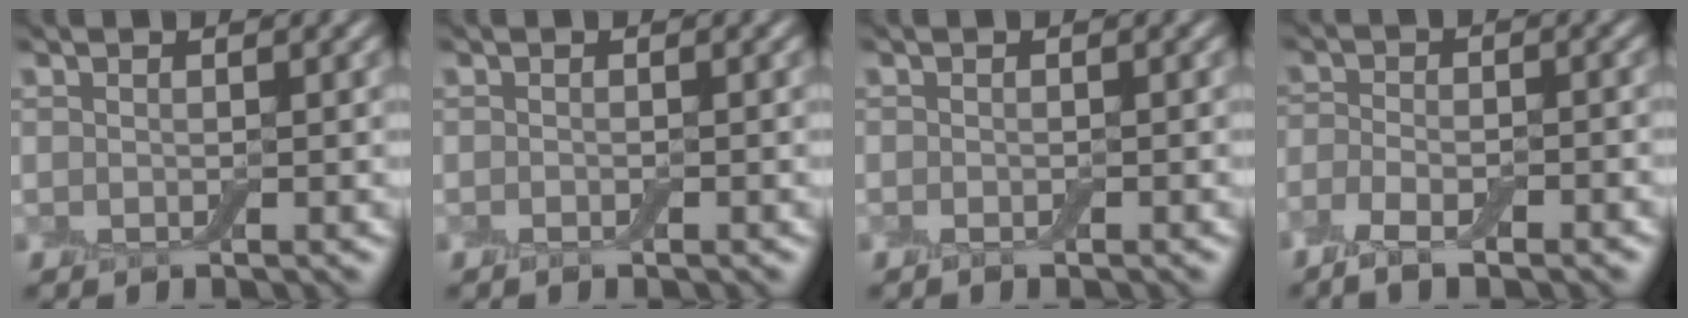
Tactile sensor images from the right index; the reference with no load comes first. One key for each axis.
{"total": 0.5, "fx": -0.3, "fy": 0.2, "fz": 0.4, "tx": -0.006, "ty": -0.001, "tz": -0.005}
{"total": 0.8, "fx": -0.5, "fy": 0.5, "fz": 0.5, "tx": -0.008, "ty": -0.002, "tz": -0.008}
{"total": 4.4, "fx": -2.8, "fy": 1.9, "fz": 2.8, "tx": -0.046, "ty": -0.004, "tz": -0.051}